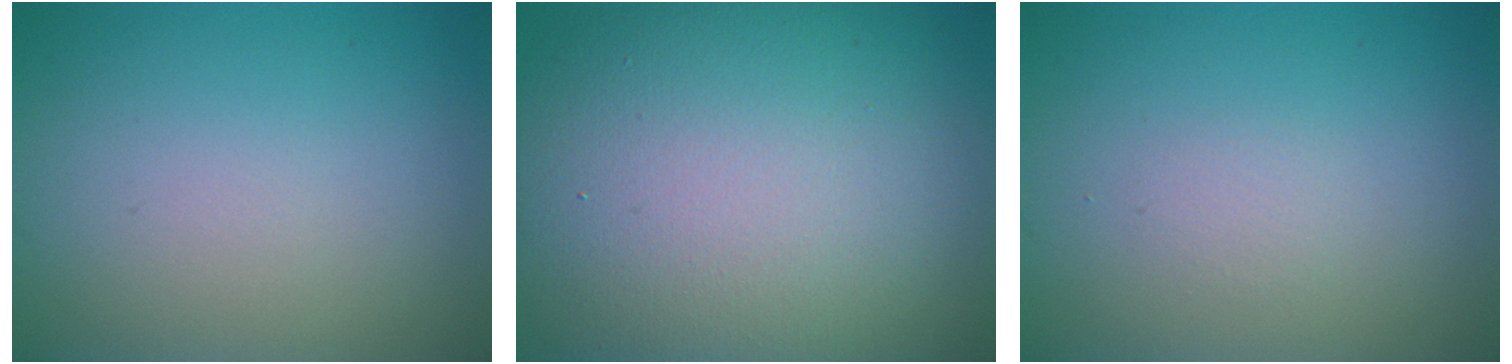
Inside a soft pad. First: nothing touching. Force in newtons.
{"total": 16.5, "press": 16.5, "slide": 1.4}
{"total": 0.8, "press": 0.8, "slide": 0.1}